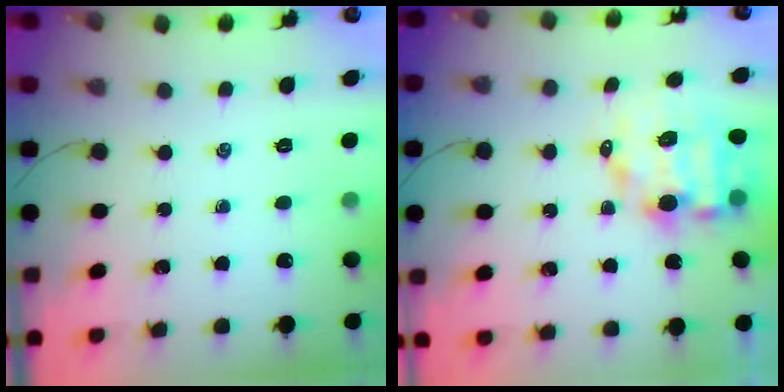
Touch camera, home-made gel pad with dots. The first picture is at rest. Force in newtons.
{"total": 9.7, "press": 9.3, "slide": 2.6}